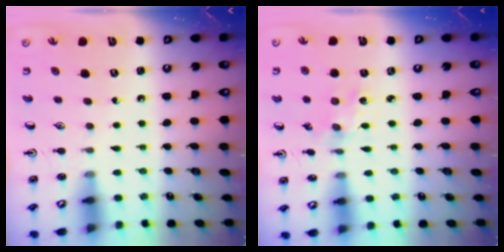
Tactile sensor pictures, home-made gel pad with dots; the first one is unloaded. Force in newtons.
{"total": 1.4, "press": 1.4, "slide": 0.2}